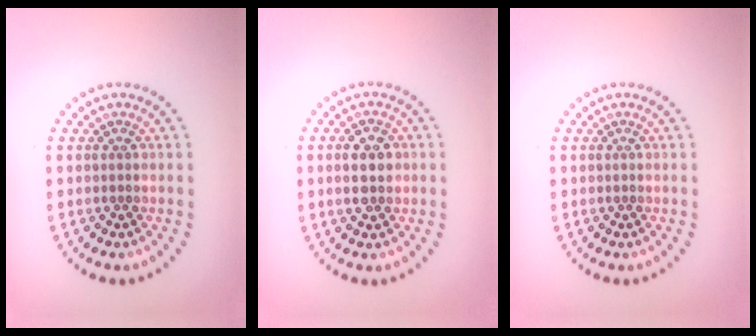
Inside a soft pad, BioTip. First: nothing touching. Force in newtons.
{"total": 2.9, "press": 2.9, "slide": 0.1}
{"total": 0.0}